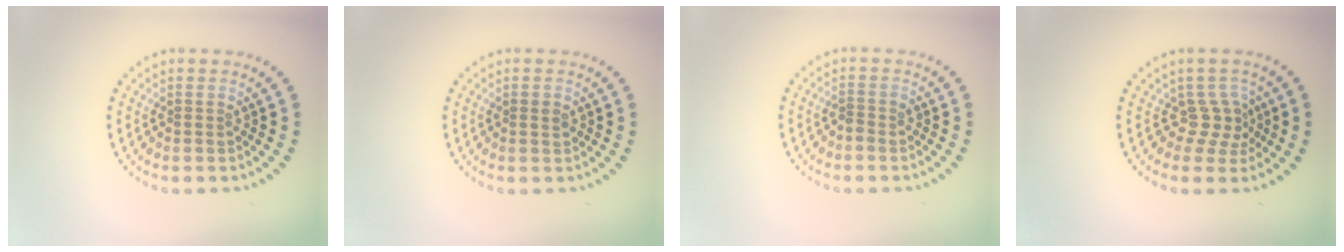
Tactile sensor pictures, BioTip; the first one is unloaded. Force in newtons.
{"total": 0.9, "press": 0.9, "slide": 0.1}
{"total": 1.1, "press": 0.9, "slide": 0.6}
{"total": 2.4, "press": 1.6, "slide": 1.8}